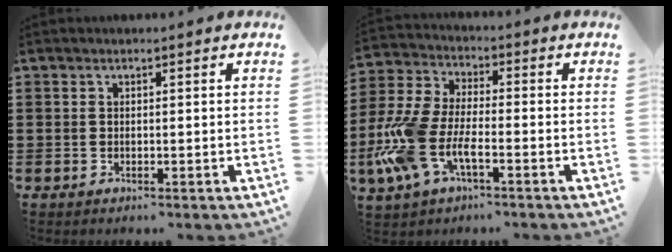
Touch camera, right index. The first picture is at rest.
{"total": 9.5, "force": [-4.1, 3.9, 7.6], "torque": [-0.203, -0.016, -0.084]}